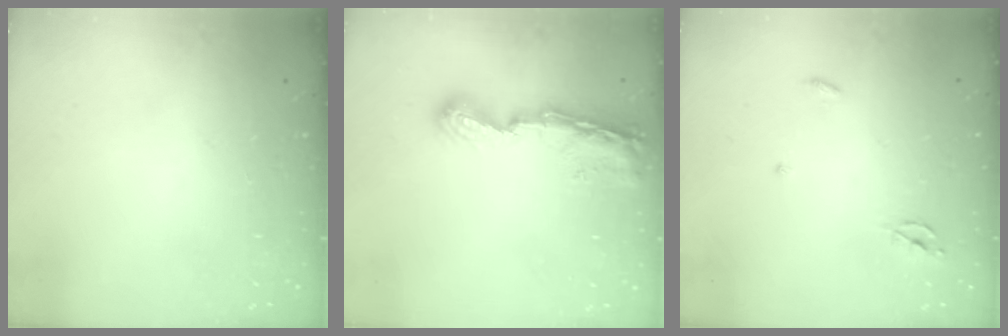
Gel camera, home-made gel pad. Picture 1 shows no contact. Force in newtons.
{"total": 8.9, "press": 8.9, "slide": 0.9}
{"total": 2.3, "press": 2.3, "slide": 0.1}